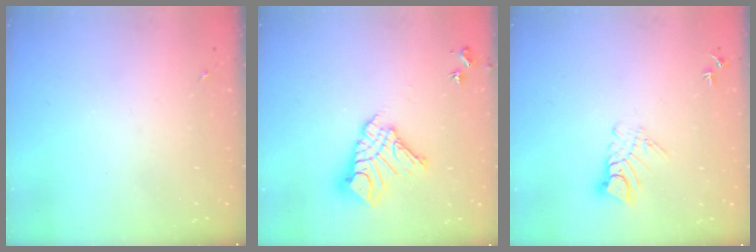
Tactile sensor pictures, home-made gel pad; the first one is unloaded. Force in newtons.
{"total": 14.0, "press": 14.0, "slide": 1.3}
{"total": 6.5, "press": 6.5, "slide": 0.5}